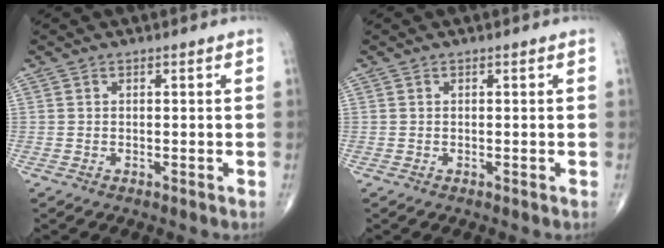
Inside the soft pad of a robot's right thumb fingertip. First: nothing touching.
{"total": 0.0}